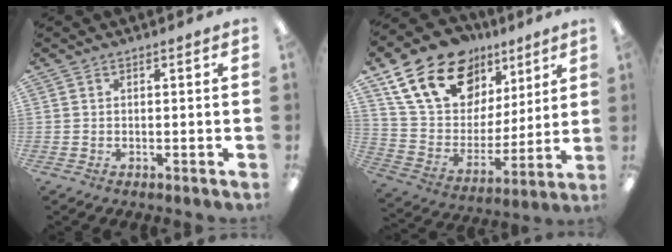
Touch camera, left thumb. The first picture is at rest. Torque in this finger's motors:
{"motor_torque": [1.50, 1.52, 1.38, -1.39, 0.17]}